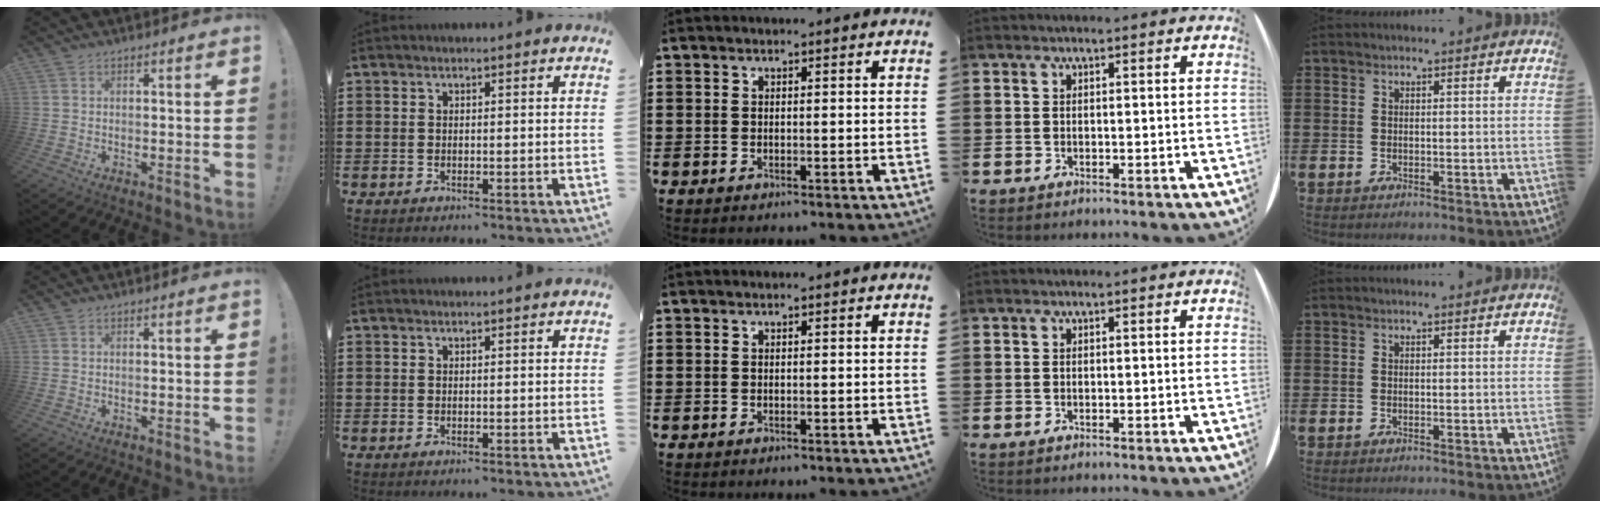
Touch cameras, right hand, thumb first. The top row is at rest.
{}